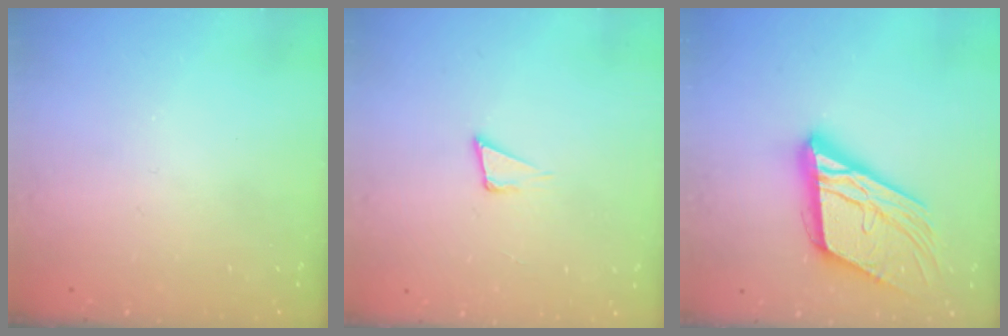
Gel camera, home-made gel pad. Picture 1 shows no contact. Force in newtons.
{"total": 3.9, "press": 2.6, "slide": 2.9}
{"total": 21.2, "press": 21.0, "slide": 2.9}